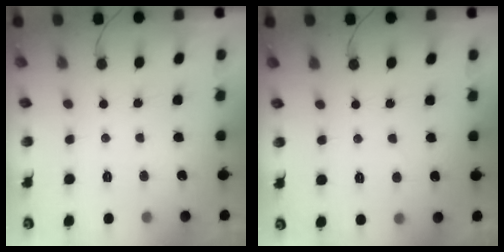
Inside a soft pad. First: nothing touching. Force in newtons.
{"total": 3.0, "press": 3.0, "slide": 0.3}